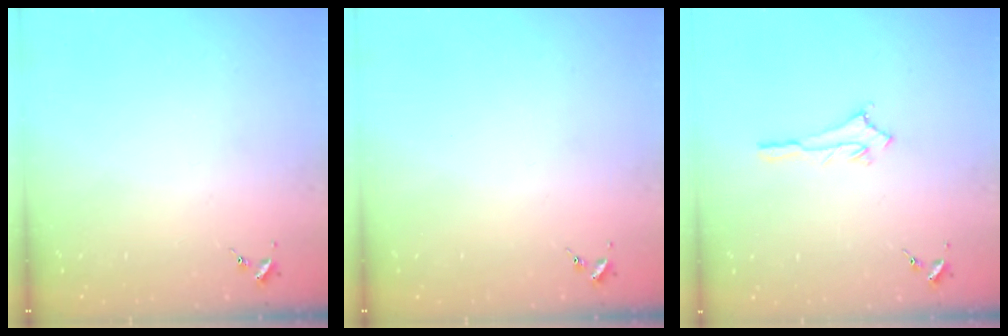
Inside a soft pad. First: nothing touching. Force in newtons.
{"total": 0.0}
{"total": 2.9, "press": 2.9, "slide": 0.3}